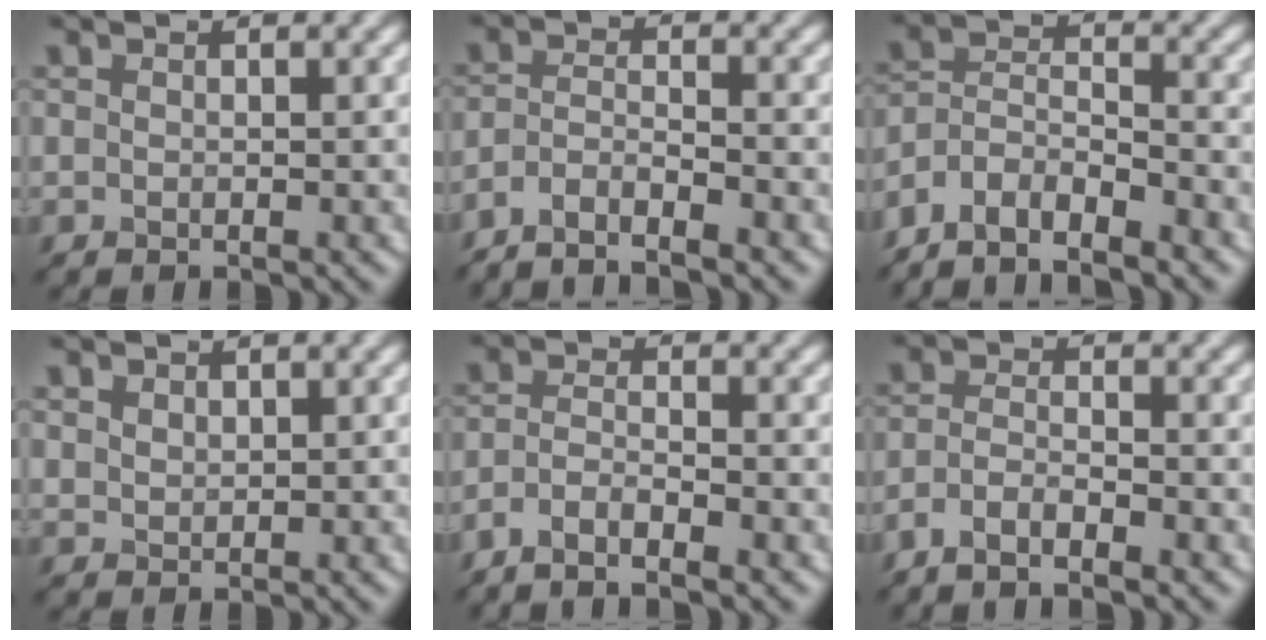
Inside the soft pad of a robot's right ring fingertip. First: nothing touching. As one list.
[{"total": 3.4, "force": [-2.9, 0.5, 1.6], "torque": [-0.027, 0.000, -0.063]}, {"total": 5.9, "force": [-5.1, 1.7, 2.5], "torque": [-0.043, -0.003, -0.102]}, {"total": 1.3, "force": [0.9, 0.9, 0.4], "torque": [-0.008, -0.001, 0.021]}, {"total": 3.0, "force": [-2.3, 0.6, 1.9], "torque": [-0.038, -0.001, -0.052]}, {"total": 2.9, "force": [-2.1, 0.7, 1.8], "torque": [-0.038, -0.001, -0.049]}]